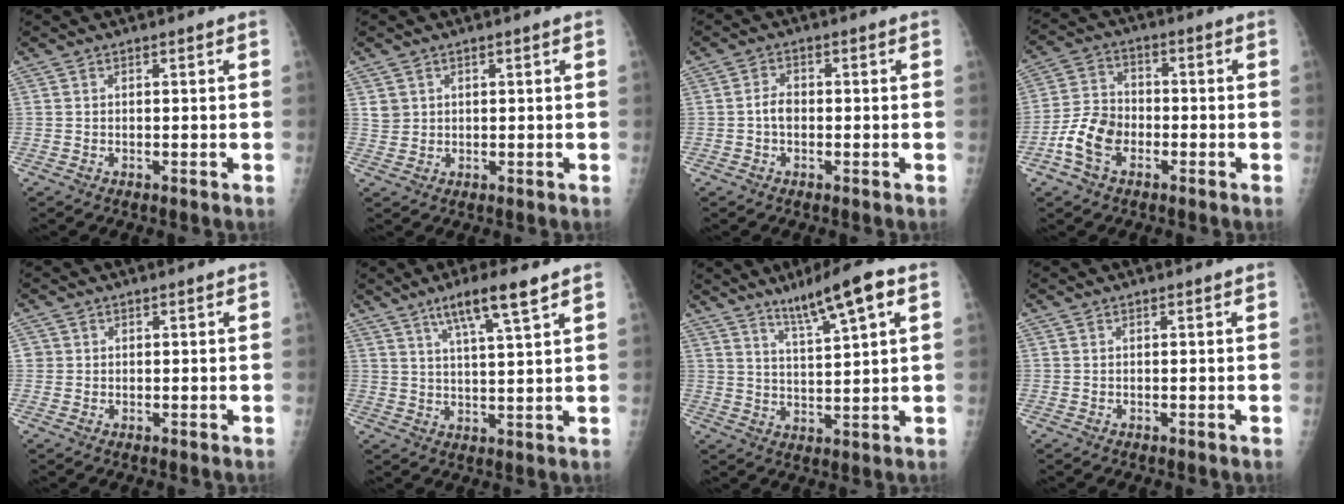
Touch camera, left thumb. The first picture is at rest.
{"total": 2.3, "force": [0.9, 2.0, 0.5], "torque": [0.007, -0.005, 0.018]}
{"total": 2.7, "force": [-0.6, 1.8, 1.8], "torque": [-0.025, 0.011, -0.015]}
{"total": 9.0, "force": [-3.9, 6.2, 5.2], "torque": [-0.090, 0.025, -0.079]}
{"total": 1.2, "force": [0.1, 1.2, 0.0], "torque": [0.014, 0.005, -0.001]}
{"total": 8.3, "force": [5.2, 0.5, 6.5], "torque": [-0.118, -0.021, 0.093]}
{"total": 9.6, "force": [5.5, 0.9, 7.8], "torque": [-0.130, -0.017, 0.094]}
{"total": 0.0}